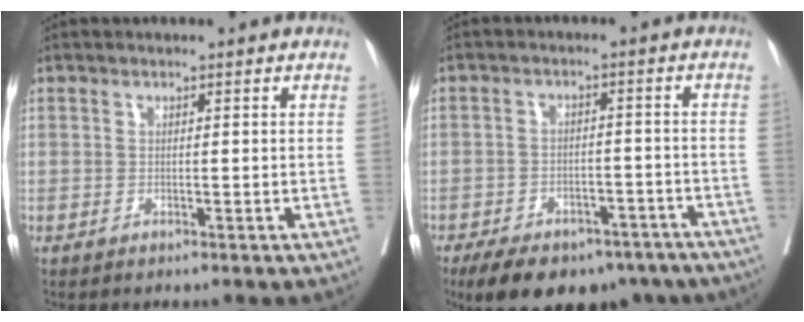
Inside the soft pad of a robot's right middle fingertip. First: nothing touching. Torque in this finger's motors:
{"motor_torque": [1.10, -1.04, 0.25, 0.05]}